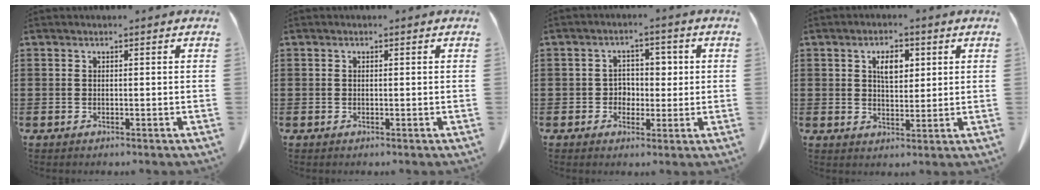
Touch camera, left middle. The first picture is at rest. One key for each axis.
{"total": 0.0}
{"total": 3.3, "fx": 0.3, "fy": 3.0, "fz": 1.4, "tx": -0.040, "ty": 0.012, "tz": -0.001}
{"total": 4.3, "fx": 1.8, "fy": 2.2, "fz": 3.2, "tx": -0.046, "ty": 0.000, "tz": 0.025}